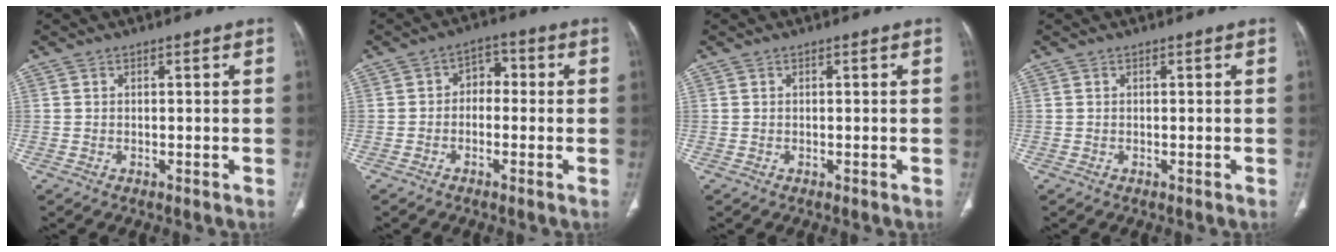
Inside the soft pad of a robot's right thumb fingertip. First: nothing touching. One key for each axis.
{"total": 4.3, "fx": -0.6, "fy": 3.2, "fz": 2.8, "tx": -0.020, "ty": 0.024, "tz": -0.022}
{"total": 0.0}
{"total": 0.0}